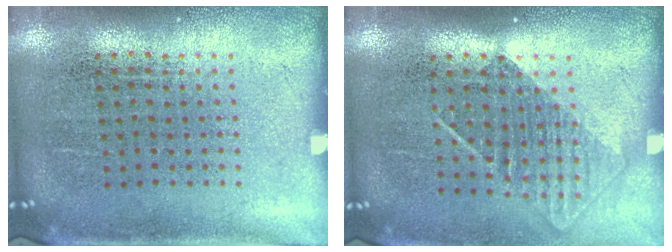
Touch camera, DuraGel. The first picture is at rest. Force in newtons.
{"total": 1.4, "press": 1.1, "slide": 0.9}